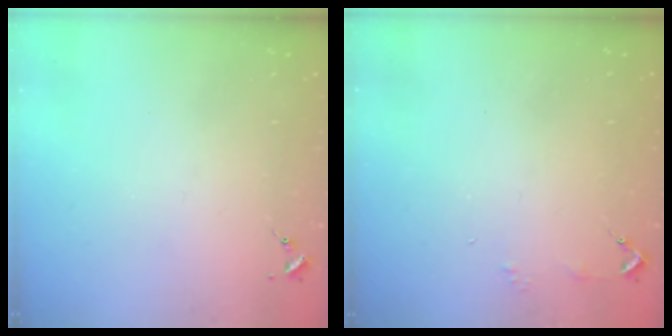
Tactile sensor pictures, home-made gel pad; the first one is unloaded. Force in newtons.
{"total": 2.9, "press": 2.8, "slide": 0.3}